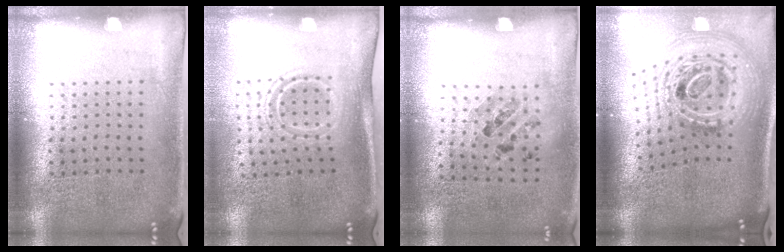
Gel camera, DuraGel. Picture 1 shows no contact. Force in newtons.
{"total": 1.6, "press": 1.0, "slide": 1.2}
{"total": 0.9, "press": 0.8, "slide": 0.4}
{"total": 3.0, "press": 2.1, "slide": 2.2}